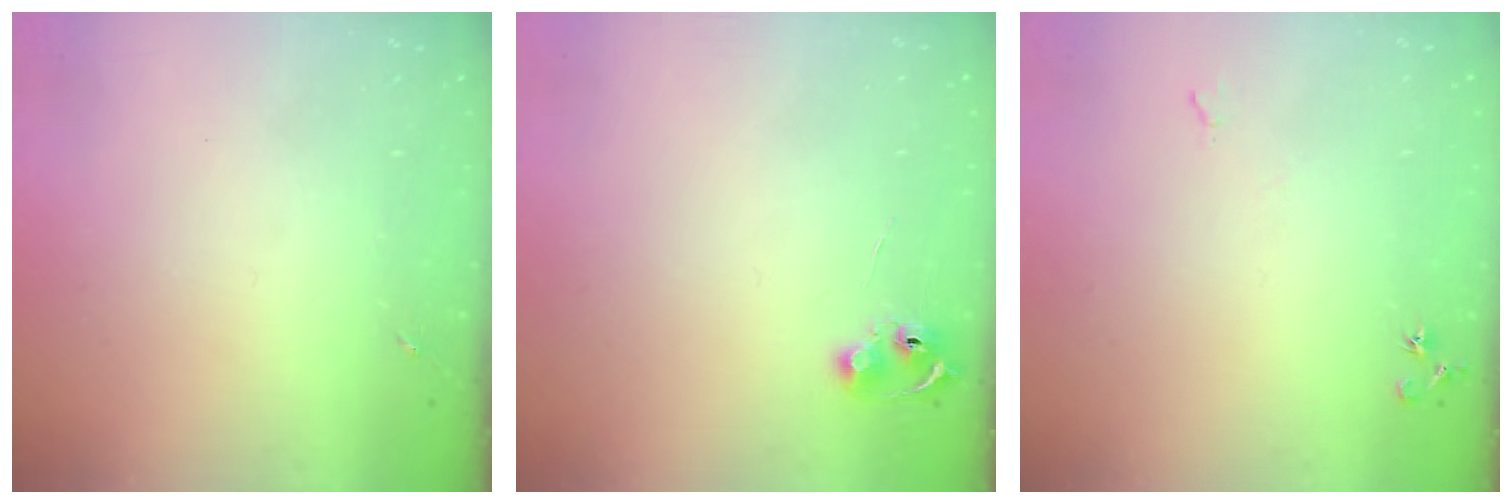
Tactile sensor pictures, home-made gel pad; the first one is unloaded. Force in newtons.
{"total": 6.3, "press": 6.3, "slide": 0.8}
{"total": 6.7, "press": 6.6, "slide": 1.0}